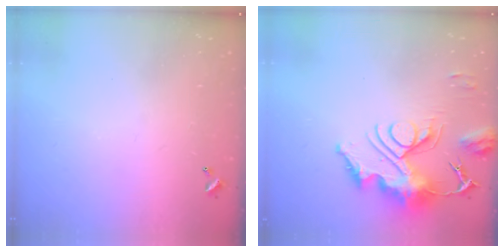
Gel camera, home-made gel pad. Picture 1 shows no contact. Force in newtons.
{"total": 15.1, "press": 15.0, "slide": 1.8}